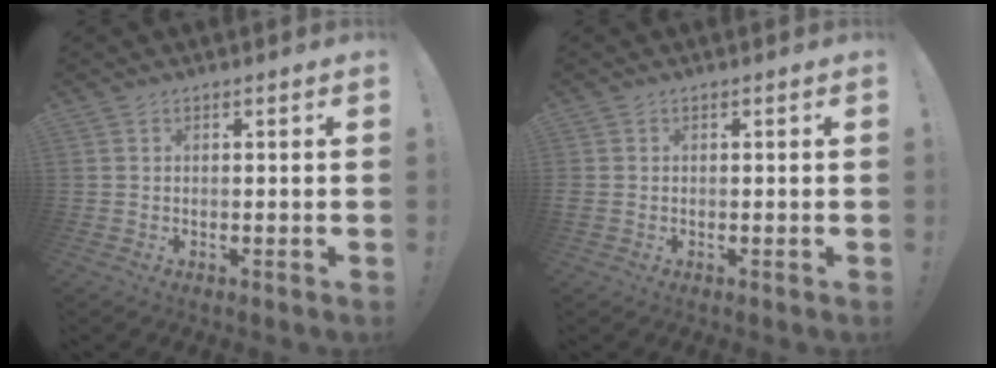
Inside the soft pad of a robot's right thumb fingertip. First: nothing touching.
{"total": 0.9, "force": [-0.3, 0.8, 0.4], "torque": [-0.005, 0.002, -0.004]}